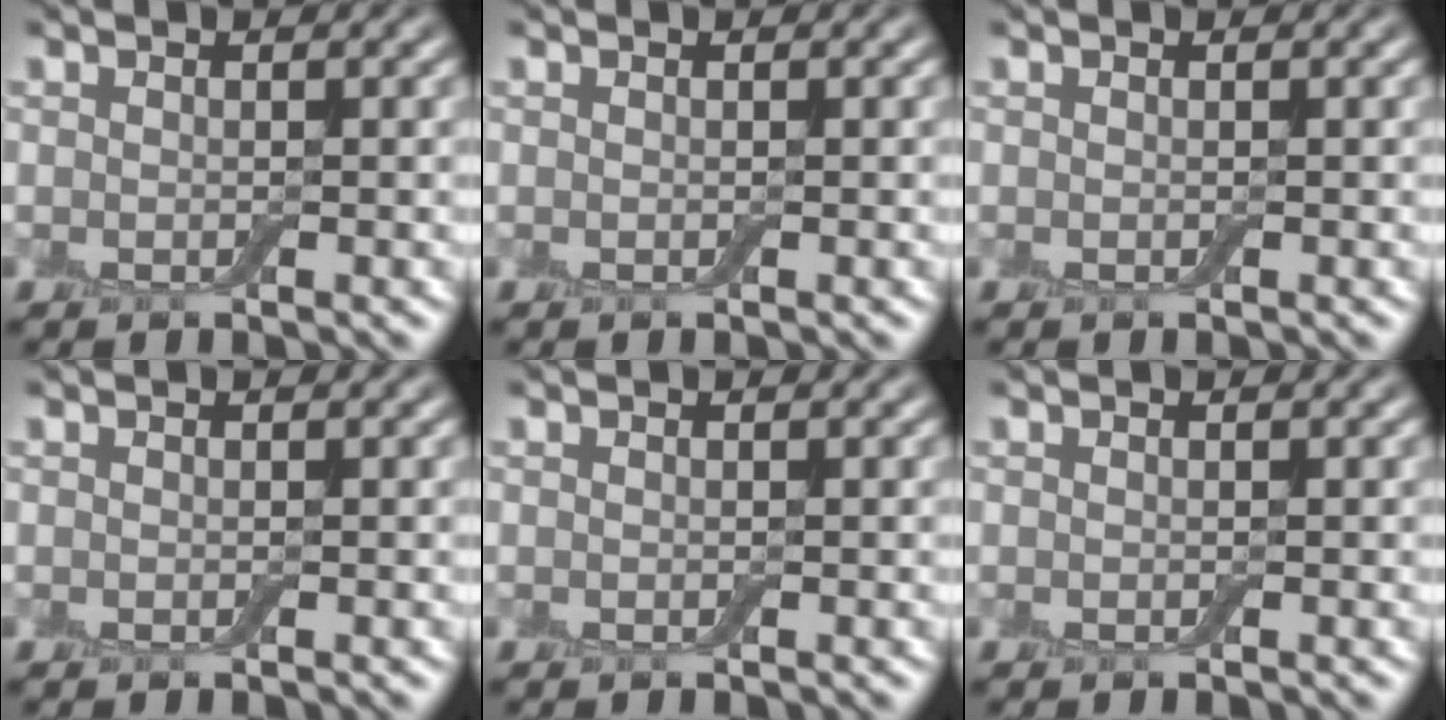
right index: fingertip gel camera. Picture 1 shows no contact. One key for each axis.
{"total": 0.0}
{"total": 0.0}
{"total": 0.0}
{"total": 0.0}
{"total": 0.0}